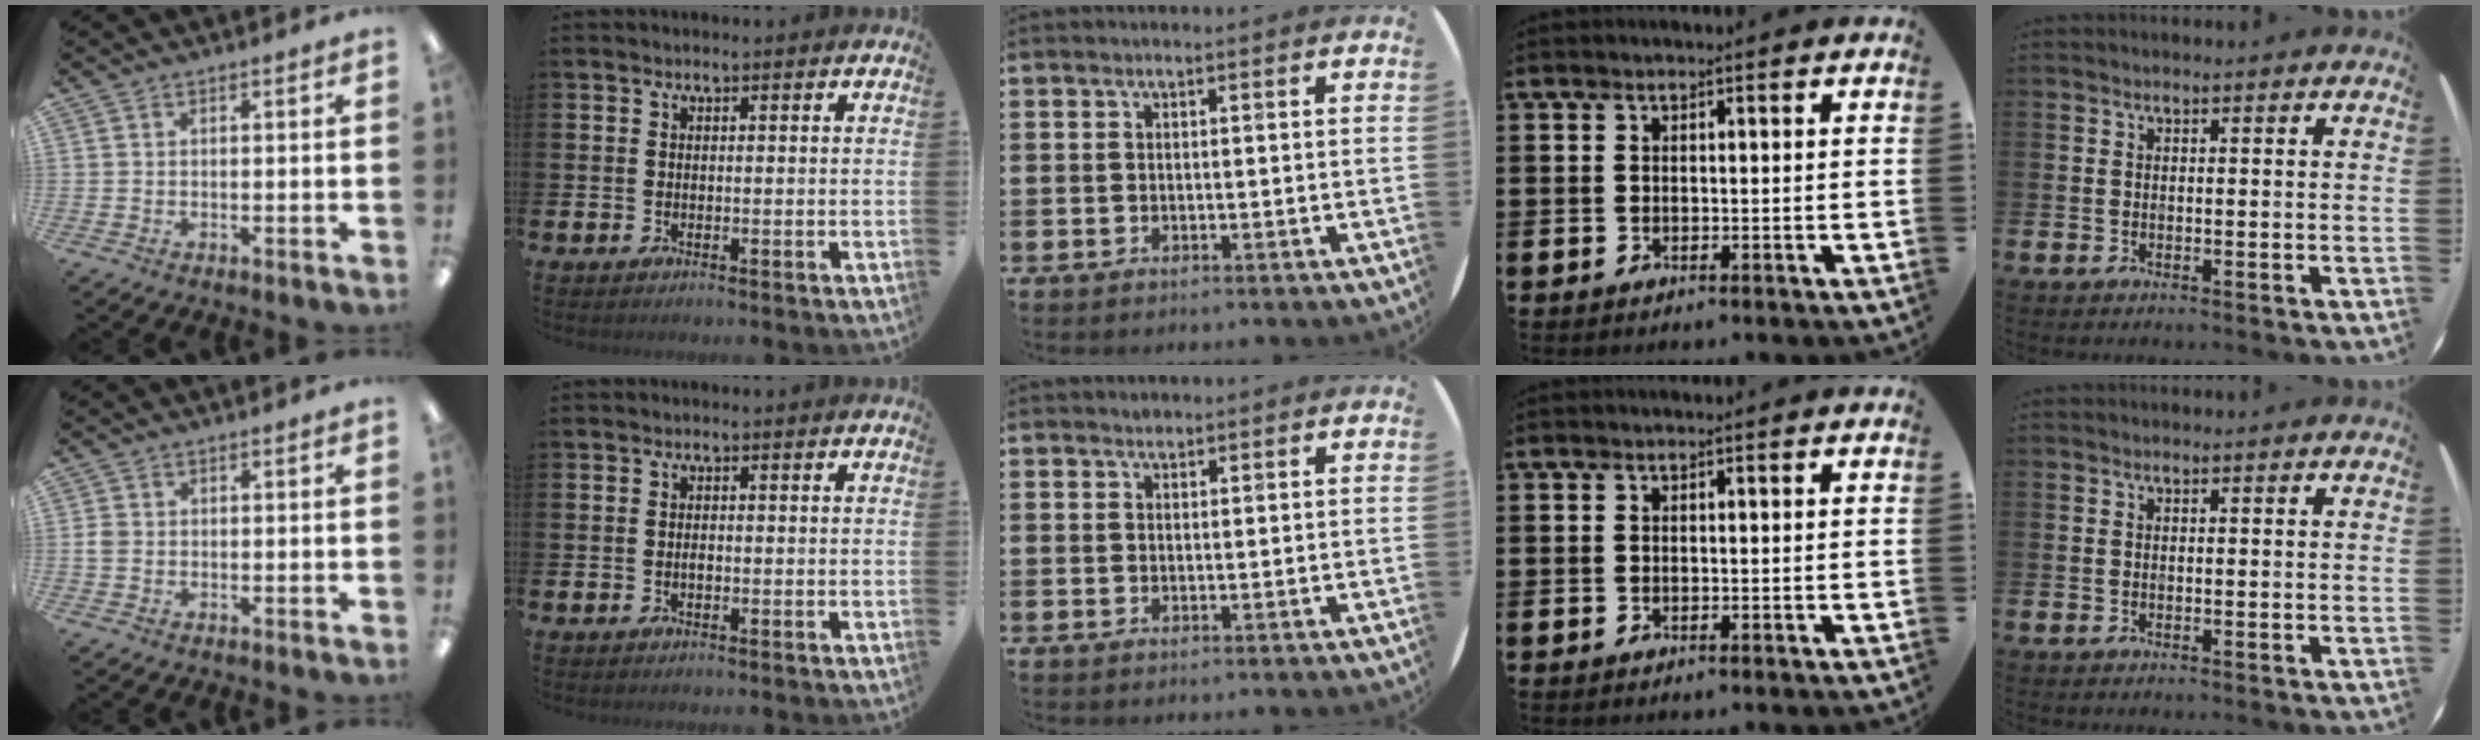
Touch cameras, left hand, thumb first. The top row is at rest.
{"thumb": {"total": 1.6, "force": [-0.1, 1.4, 0.9], "torque": [-0.017, 0.005, -0.003]}, "index": {"total": 0.6, "force": [-0.2, 0.3, 0.5], "torque": [-0.007, -0.001, -0.006]}, "middle": {"total": 0.7, "force": [0.7, 0.2, 0.0], "torque": [0.000, 0.003, 0.013]}}